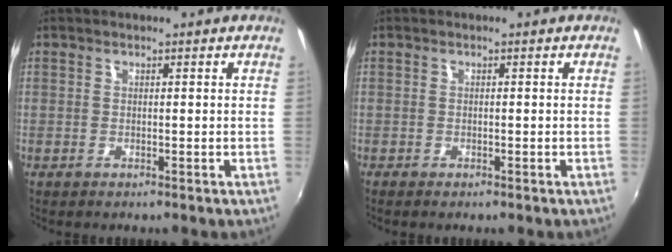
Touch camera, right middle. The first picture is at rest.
{"total": 0.8, "force": [-0.6, 0.3, 0.3], "torque": [-0.008, -0.004, -0.012]}